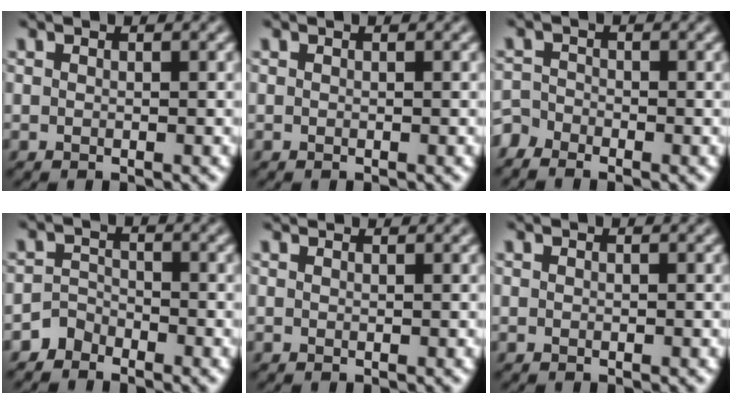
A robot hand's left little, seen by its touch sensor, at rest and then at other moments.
{"total": 0.0}
{"total": 2.5, "force": [-2.1, 1.2, 0.5], "torque": [-0.015, -0.001, -0.046]}
{"total": 1.8, "force": [-1.6, 0.8, -0.1], "torque": [0.008, 0.013, -0.032]}
{"total": 0.9, "force": [0.9, 0.1, 0.1], "torque": [-0.008, 0.007, 0.017]}
{"total": 0.0}